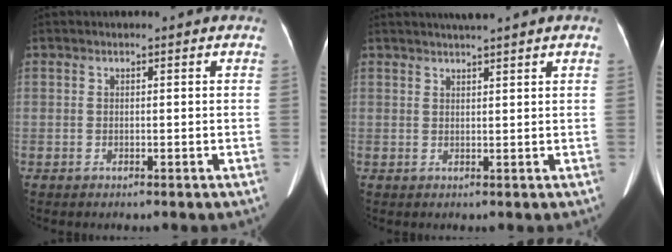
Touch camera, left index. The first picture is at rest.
{"total": 3.7, "force": [3.0, -0.6, 2.1], "torque": [-0.030, 0.018, 0.047]}